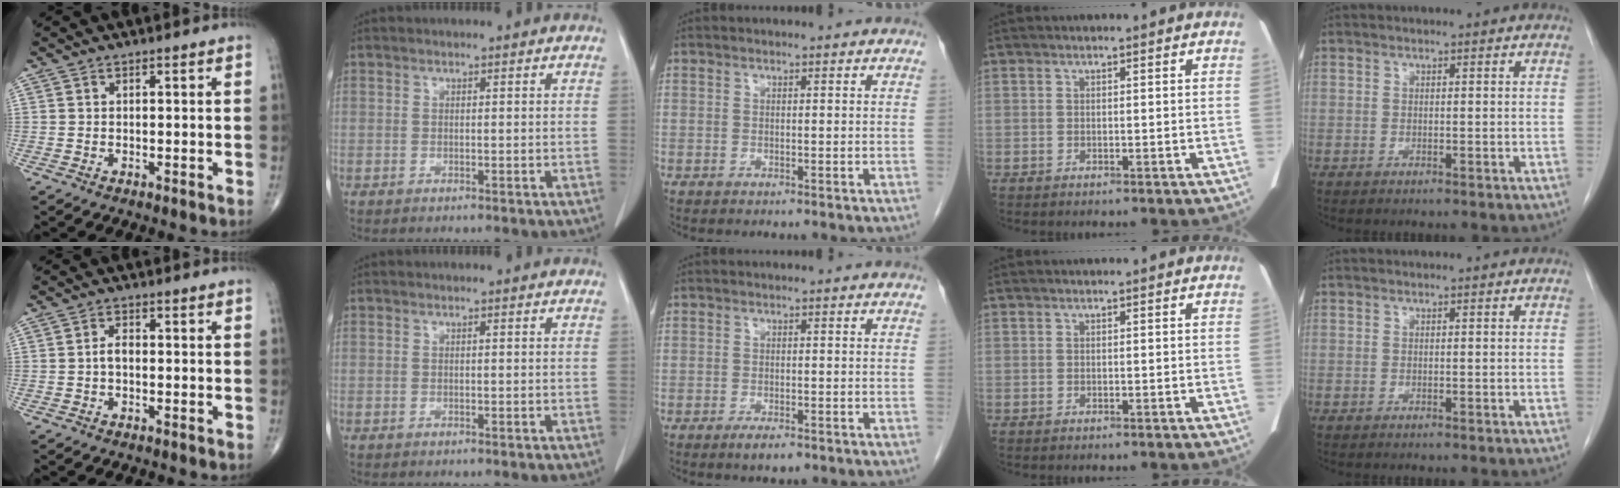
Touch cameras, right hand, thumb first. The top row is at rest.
{"thumb": {"total": 1.9, "force": [-0.3, 1.0, 1.5], "torque": [-0.025, 0.005, -0.009]}, "middle": {"total": 2.5, "force": [-1.6, 0.8, 1.7], "torque": [-0.034, -0.003, -0.023]}}